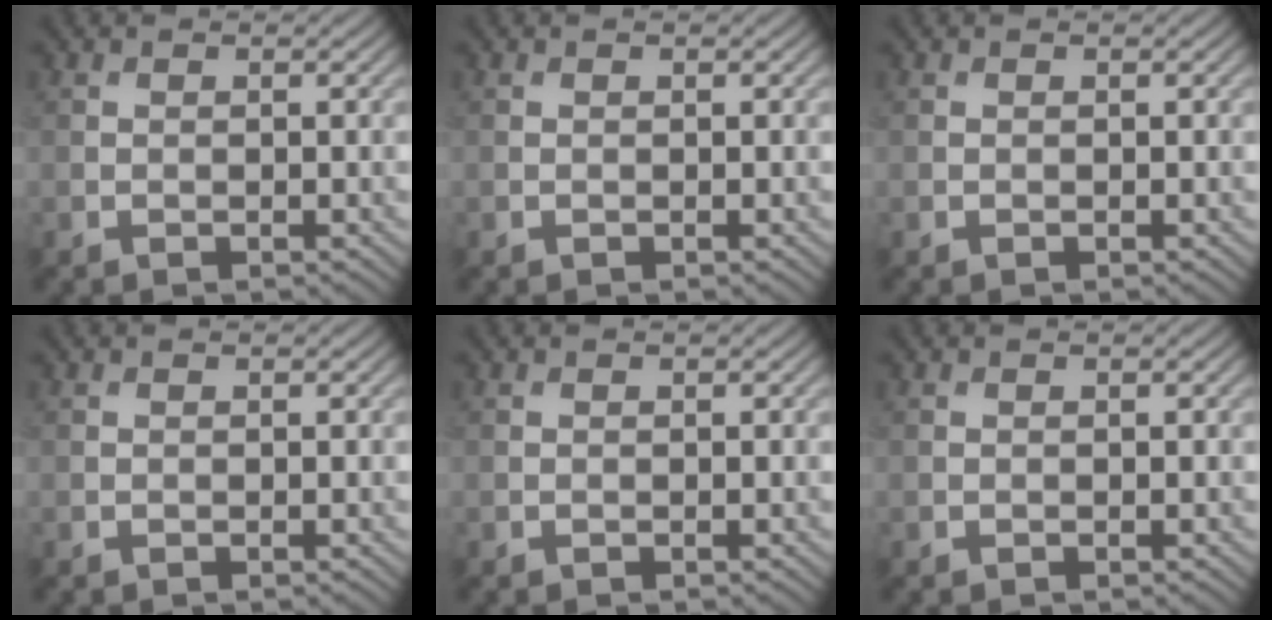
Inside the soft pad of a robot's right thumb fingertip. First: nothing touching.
{"total": 0.0}
{"total": 0.0}
{"total": 0.0}
{"total": 0.0}
{"total": 0.0}